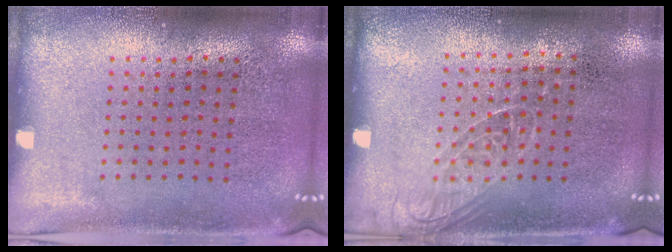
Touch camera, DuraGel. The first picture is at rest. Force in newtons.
{"total": 1.1, "press": 0.9, "slide": 0.5}